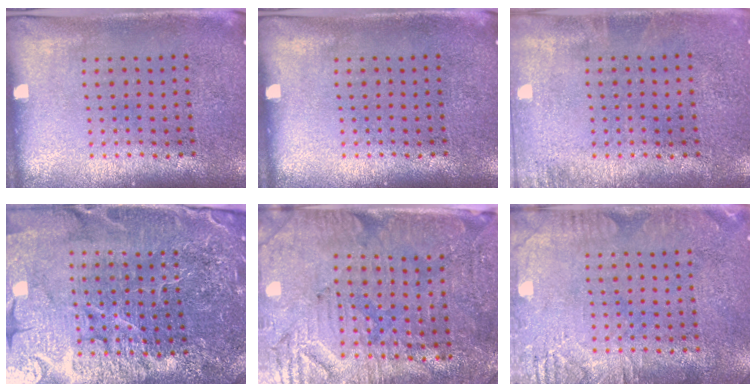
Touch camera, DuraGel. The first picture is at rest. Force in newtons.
{"total": 0.0}
{"total": 0.9, "press": 0.9, "slide": 0.2}
{"total": 5.8, "press": 5.2, "slide": 2.5}
{"total": 3.3, "press": 3.0, "slide": 1.3}
{"total": 2.8, "press": 2.7, "slide": 0.4}